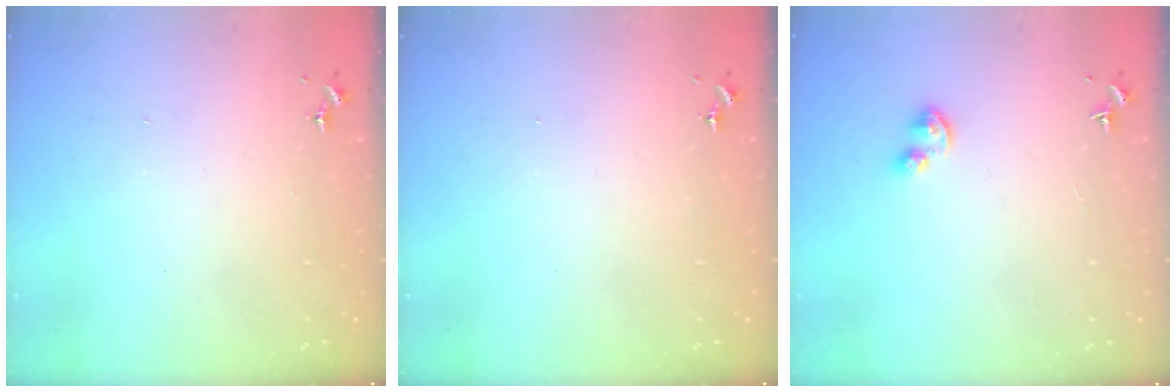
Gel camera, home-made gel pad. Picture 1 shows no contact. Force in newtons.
{"total": 0.0}
{"total": 6.0, "press": 6.0, "slide": 0.6}